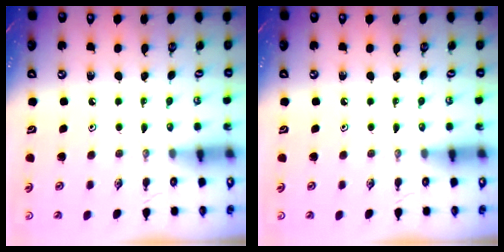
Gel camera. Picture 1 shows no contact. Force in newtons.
{"total": 0.0}